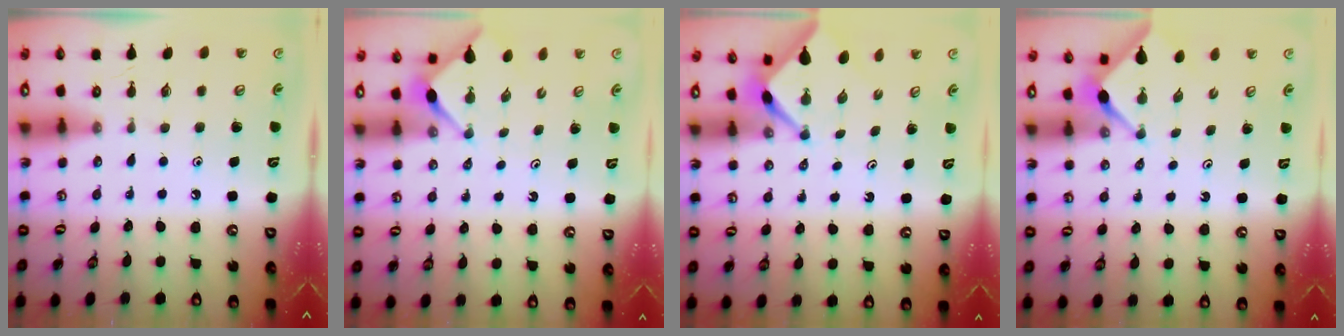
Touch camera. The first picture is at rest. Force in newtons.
{"total": 2.9, "press": 2.9, "slide": 0.3}
{"total": 2.6, "press": 2.5, "slide": 0.4}
{"total": 2.9, "press": 2.9, "slide": 0.3}